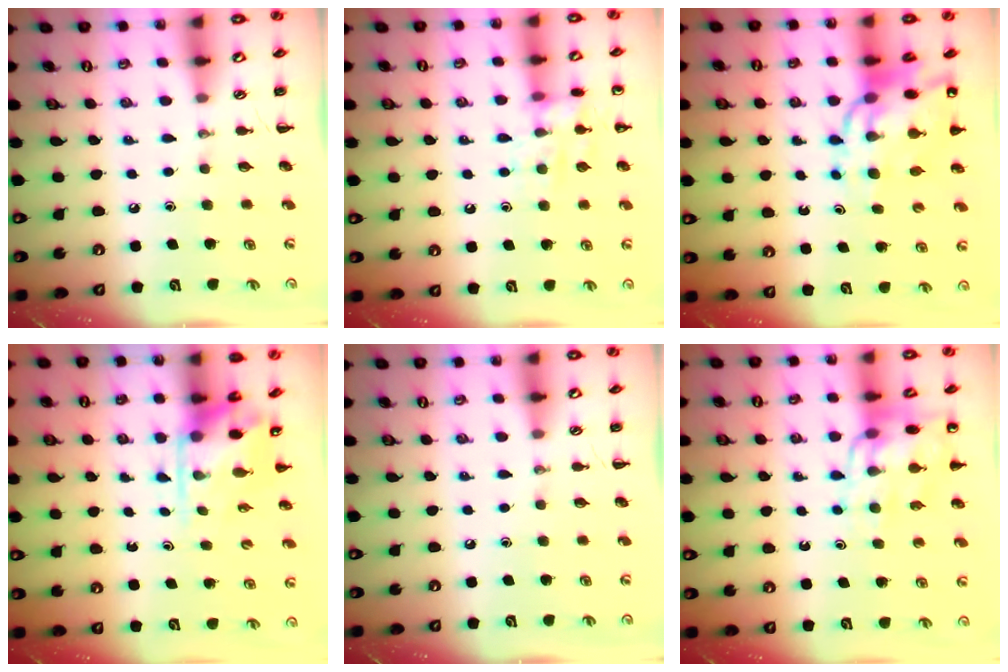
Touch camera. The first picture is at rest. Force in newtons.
{"total": 10.7, "press": 10.7, "slide": 0.3}
{"total": 13.3, "press": 12.7, "slide": 3.9}
{"total": 3.5, "press": 3.4, "slide": 0.6}
{"total": 0.0}
{"total": 11.6, "press": 11.3, "slide": 2.6}